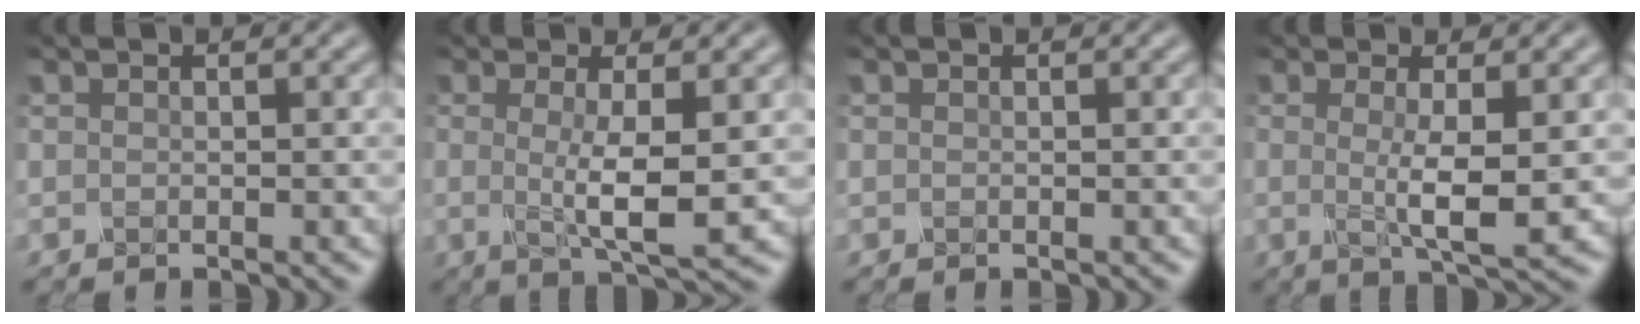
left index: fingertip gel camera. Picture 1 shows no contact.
{"total": 4.5, "force": [0.0, 0.8, 4.4], "torque": [-0.076, -0.013, 0.000]}
{"total": 0.0}
{"total": 4.1, "force": [-0.1, 0.7, 4.0], "torque": [-0.066, -0.012, 0.000]}